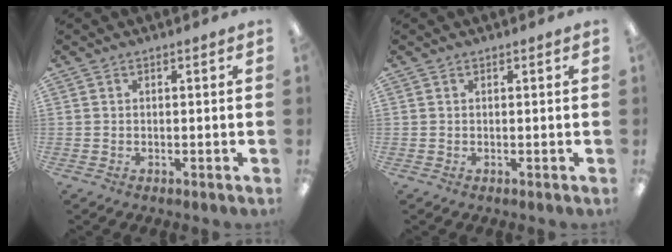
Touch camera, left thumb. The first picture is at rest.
{"total": 0.0}